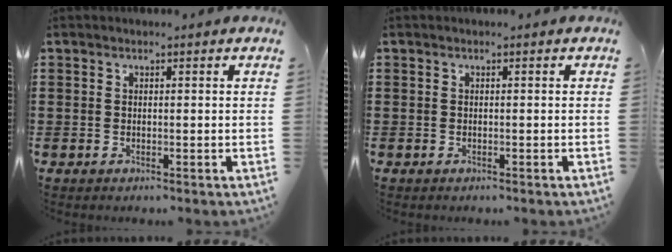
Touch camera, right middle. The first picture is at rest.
{"total": 0.0}